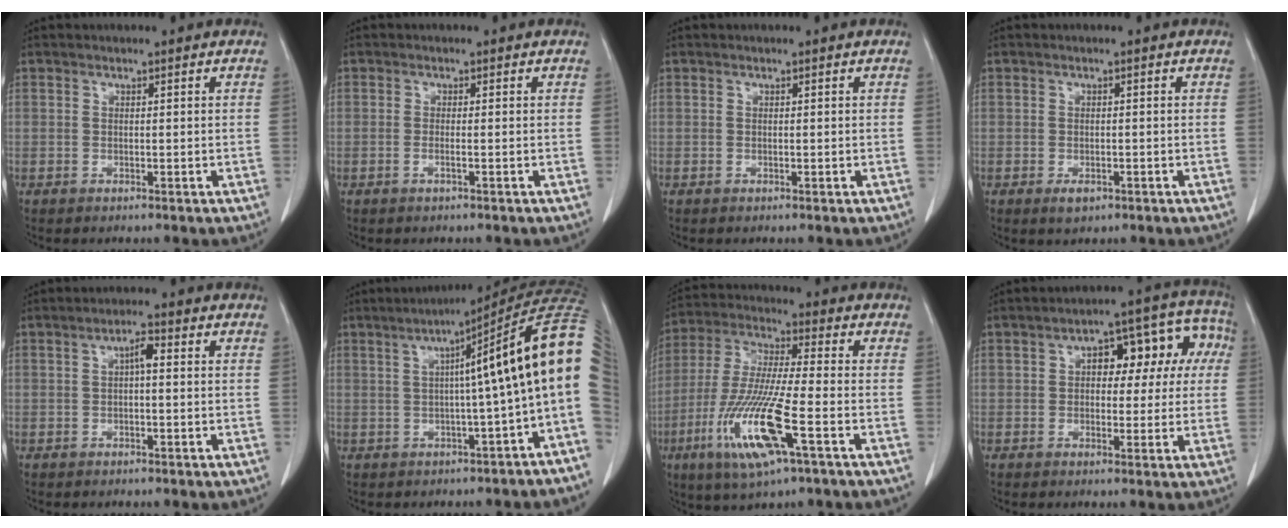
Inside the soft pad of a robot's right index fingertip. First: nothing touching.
{"total": 0.9, "force": [-0.3, -0.1, 0.8], "torque": [-0.012, 0.001, -0.004]}
{"total": 0.0}
{"total": 2.0, "force": [-1.1, 1.1, 1.2], "torque": [-0.018, 0.000, -0.010]}
{"total": 2.3, "force": [0.2, 0.6, 2.3], "torque": [-0.038, 0.006, 0.002]}
{"total": 14.3, "force": [0.9, 0.0, 14.2], "torque": [-0.175, 0.050, 0.003]}
{"total": 15.2, "force": [-6.0, 1.1, 14.0], "torque": [-0.289, -0.024, -0.109]}
{"total": 11.2, "force": [1.9, 5.6, 9.5], "torque": [-0.108, 0.054, 0.024]}